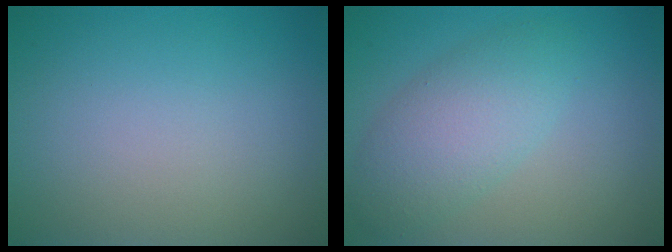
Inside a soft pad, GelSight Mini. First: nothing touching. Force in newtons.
{"total": 4.5, "press": 4.5, "slide": 0.0}